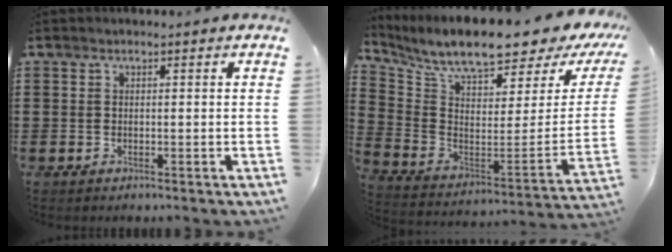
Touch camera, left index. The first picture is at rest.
{"total": 8.9, "force": [7.2, 1.2, 5.1], "torque": [-0.121, -0.059, 0.123]}